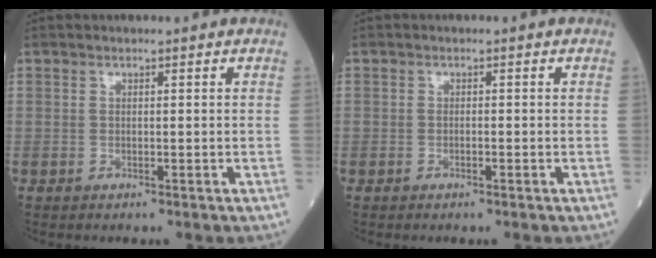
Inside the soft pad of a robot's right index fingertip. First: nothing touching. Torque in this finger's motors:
{"motor_torque": [-0.21, 0.12, -0.07, -0.01]}